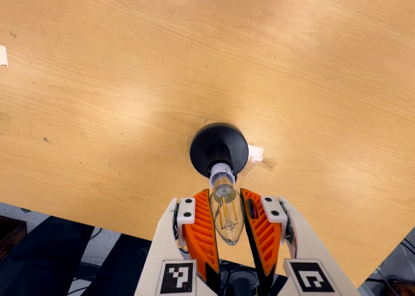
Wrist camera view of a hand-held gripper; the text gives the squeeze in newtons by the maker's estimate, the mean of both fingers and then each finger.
{"total": 13.1, "left": 14.3, "right": 12.0}